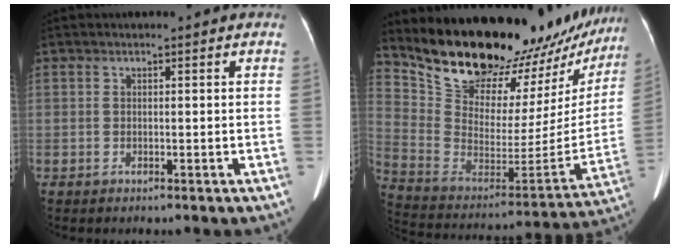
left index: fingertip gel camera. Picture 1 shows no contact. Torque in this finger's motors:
{"motor_torque": [0.71, -1.42, 0.19, 0.13]}